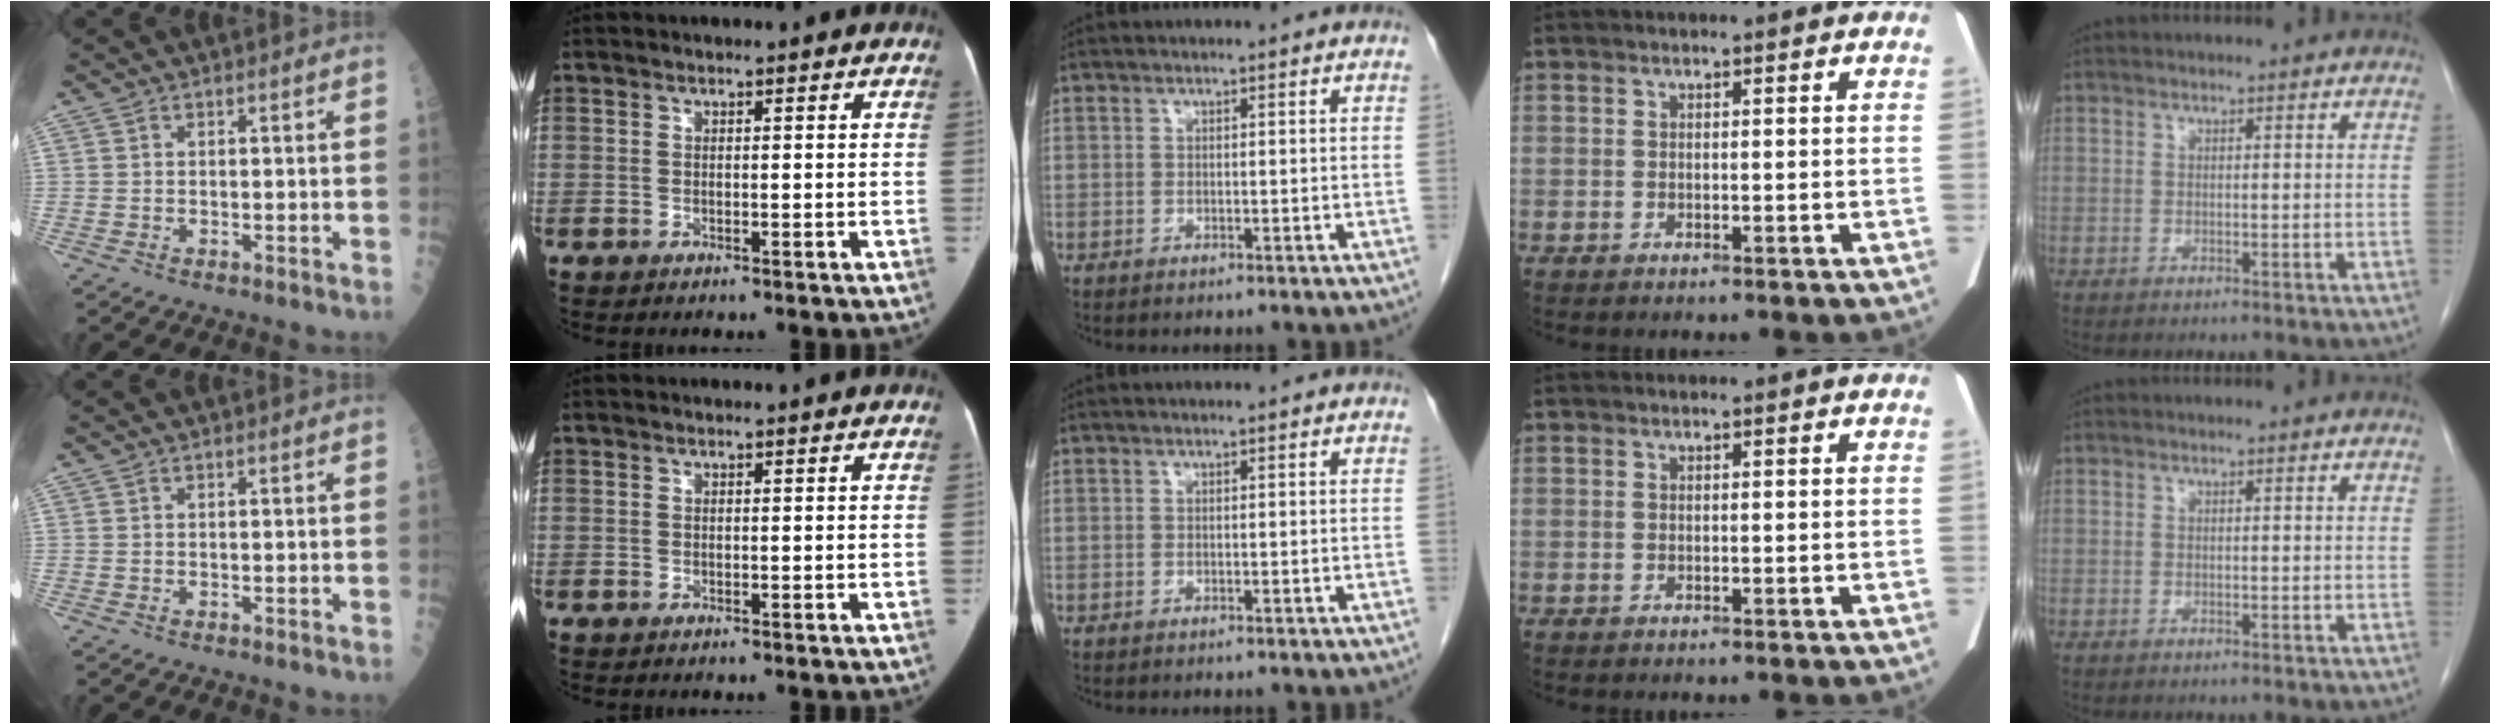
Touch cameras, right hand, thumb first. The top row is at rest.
{}